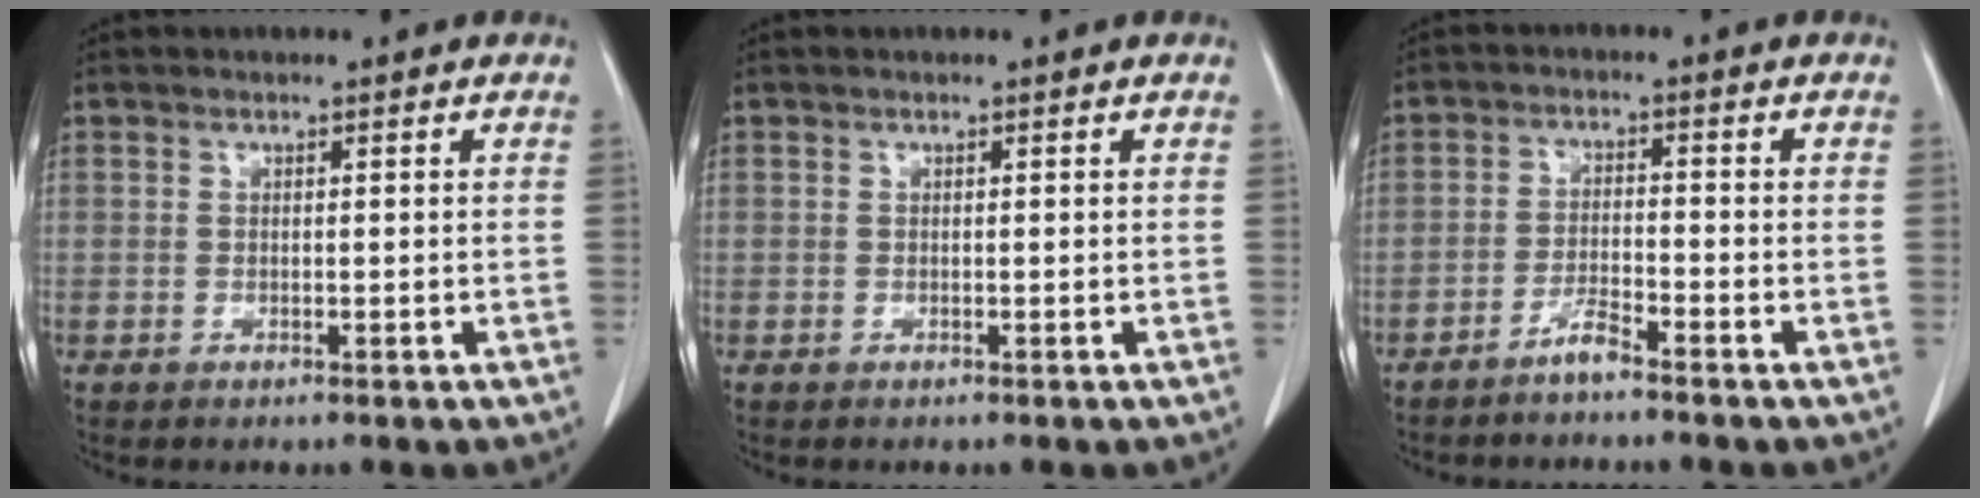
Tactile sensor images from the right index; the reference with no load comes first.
{"total": 0.0}
{"total": 3.0, "force": [-2.6, 0.0, 1.5], "torque": [-0.032, -0.003, -0.051]}